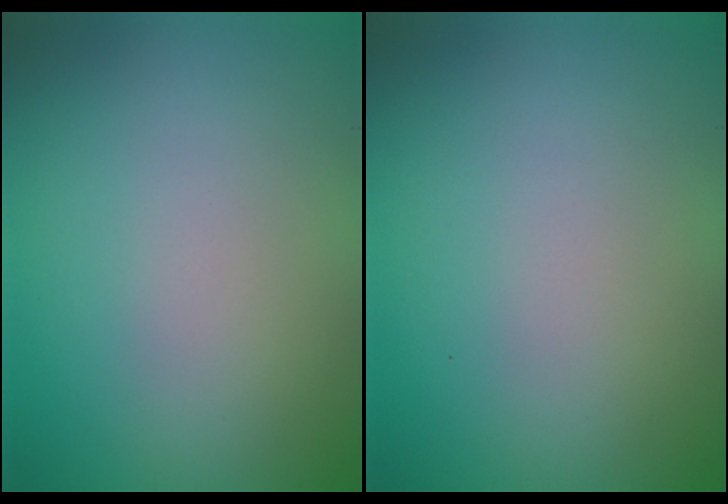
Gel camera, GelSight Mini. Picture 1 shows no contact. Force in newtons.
{"total": 0.0}